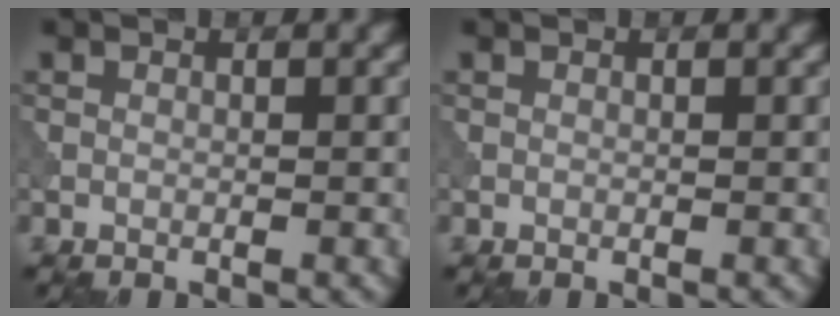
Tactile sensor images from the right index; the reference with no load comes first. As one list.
[{"total": 0.0}]